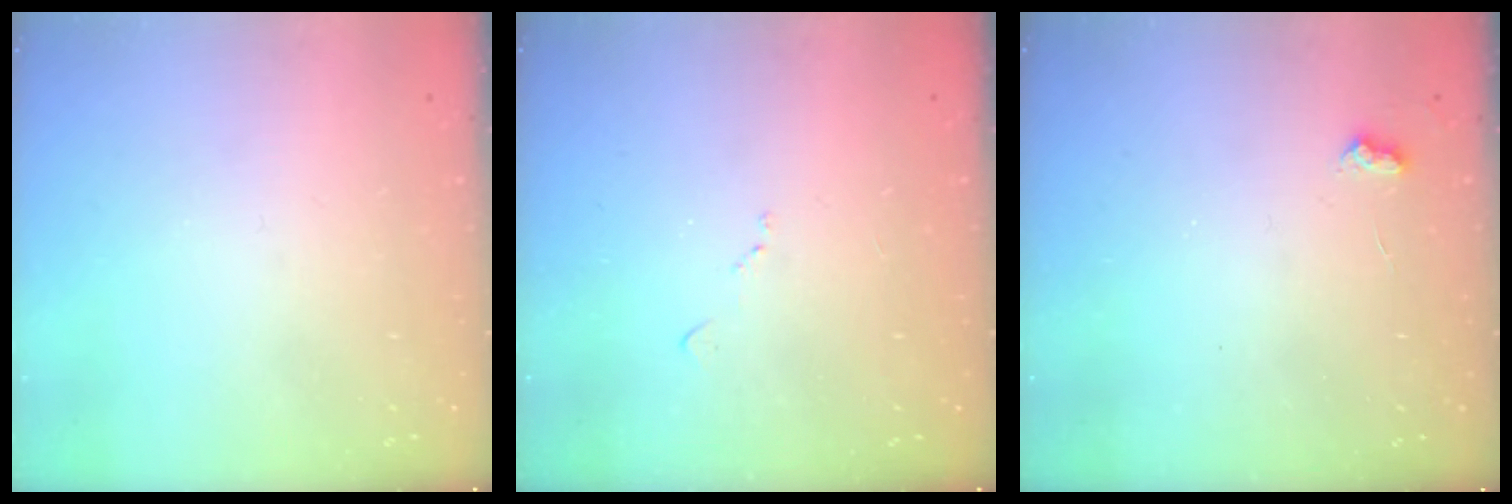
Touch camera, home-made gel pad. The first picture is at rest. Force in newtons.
{"total": 7.2, "press": 7.2, "slide": 0.9}
{"total": 3.1, "press": 3.0, "slide": 0.4}